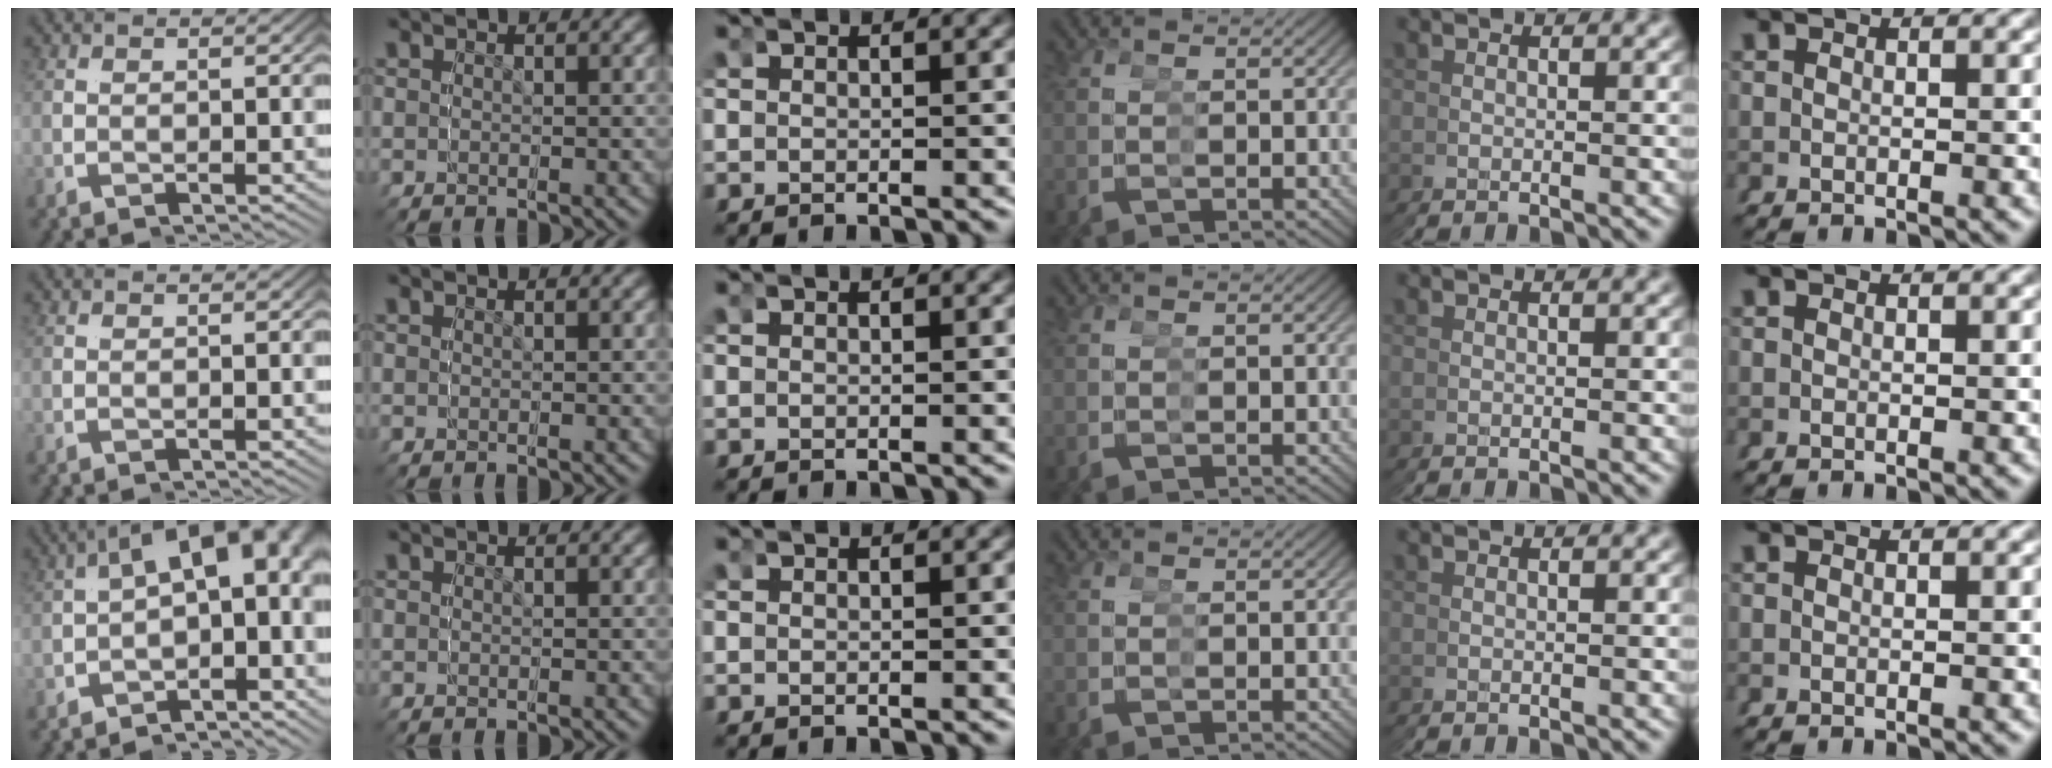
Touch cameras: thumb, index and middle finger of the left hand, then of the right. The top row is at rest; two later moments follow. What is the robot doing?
{"motion": "grasp_and_lifting", "object": "legos"}